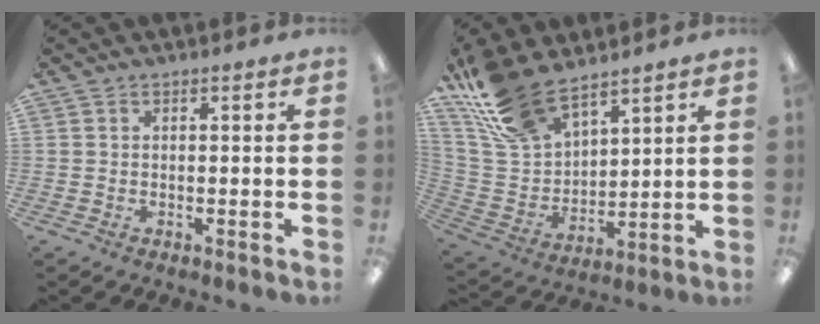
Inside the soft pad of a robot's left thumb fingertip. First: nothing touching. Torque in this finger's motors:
{"motor_torque": [1.63, 1.59, 1.39, -1.38, 0.19]}